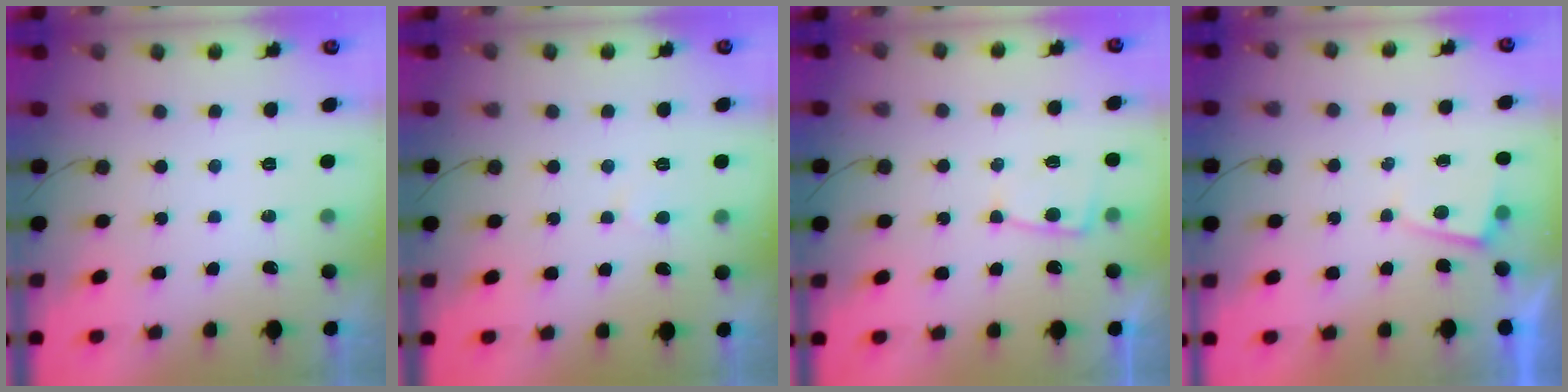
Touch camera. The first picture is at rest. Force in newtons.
{"total": 2.5, "press": 2.5, "slide": 0.2}
{"total": 6.7, "press": 6.7, "slide": 0.6}
{"total": 1.0, "press": 1.0, "slide": 0.3}